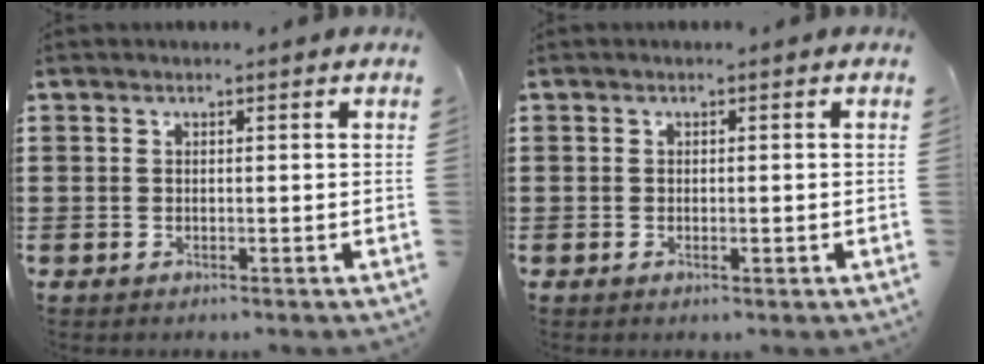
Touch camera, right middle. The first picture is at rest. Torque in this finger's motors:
{"motor_torque": [-0.09, 0.21, -0.04, 0.00]}